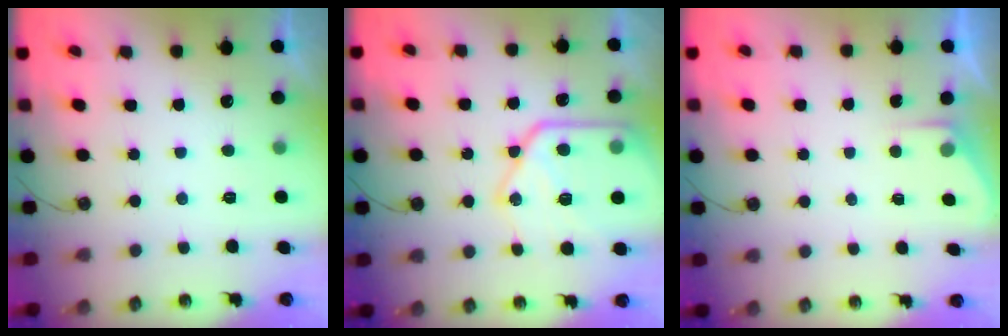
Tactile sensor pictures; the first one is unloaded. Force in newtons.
{"total": 20.5, "press": 20.4, "slide": 2.1}
{"total": 2.4, "press": 2.4, "slide": 0.4}